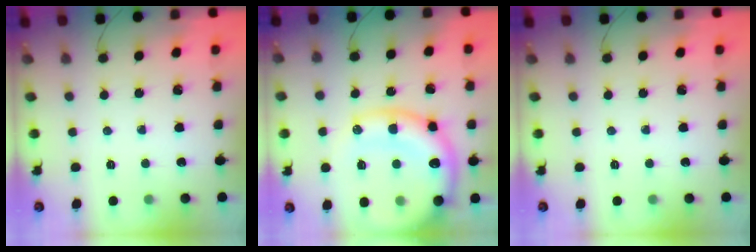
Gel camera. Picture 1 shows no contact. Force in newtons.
{"total": 25.2, "press": 24.6, "slide": 5.3}
{"total": 0.0}